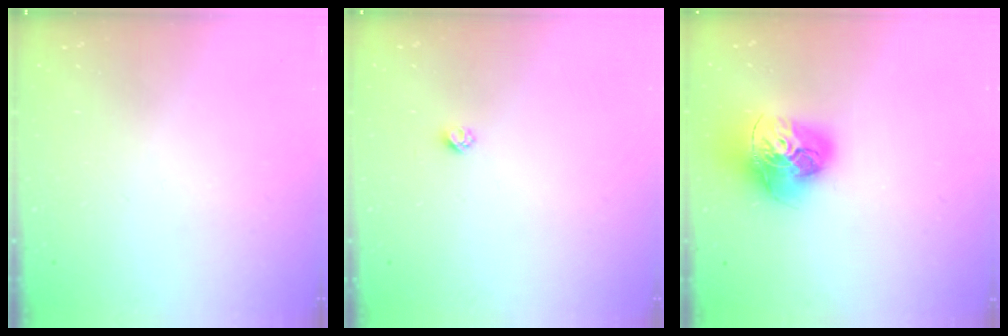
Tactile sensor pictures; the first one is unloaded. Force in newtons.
{"total": 2.3, "press": 2.3, "slide": 0.2}
{"total": 17.4, "press": 17.3, "slide": 1.8}